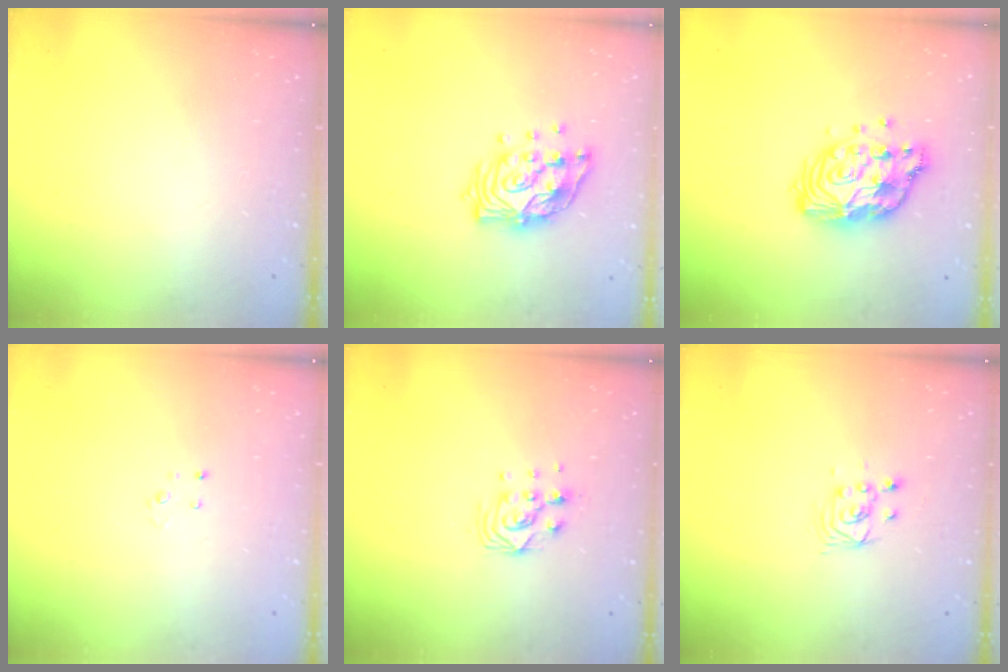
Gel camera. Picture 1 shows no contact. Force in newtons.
{"total": 13.7, "press": 13.7, "slide": 1.2}
{"total": 13.5, "press": 13.4, "slide": 1.2}
{"total": 2.5, "press": 2.5, "slide": 0.2}
{"total": 7.8, "press": 7.8, "slide": 0.7}
{"total": 2.9, "press": 2.9, "slide": 0.1}